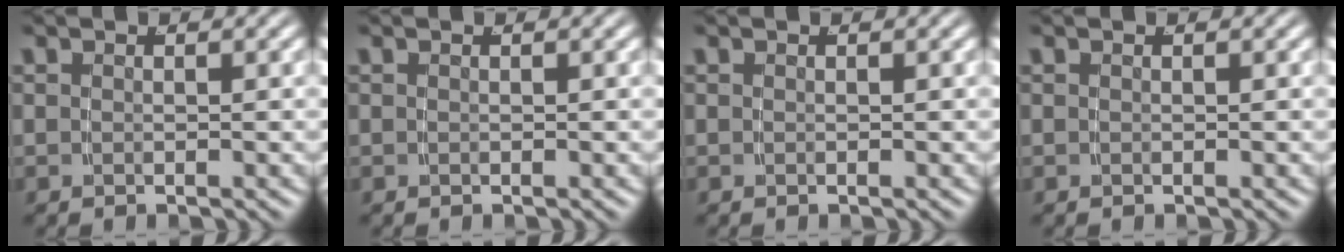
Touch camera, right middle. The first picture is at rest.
{"total": 0.0}
{"total": 0.0}
{"total": 0.0}